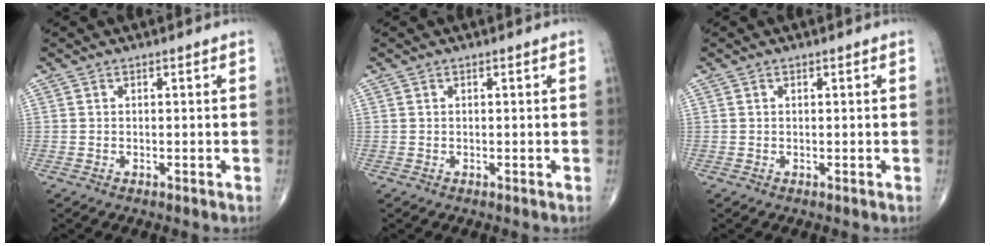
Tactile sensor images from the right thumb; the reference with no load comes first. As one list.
[{"total": 0.0}, {"total": 0.0}]